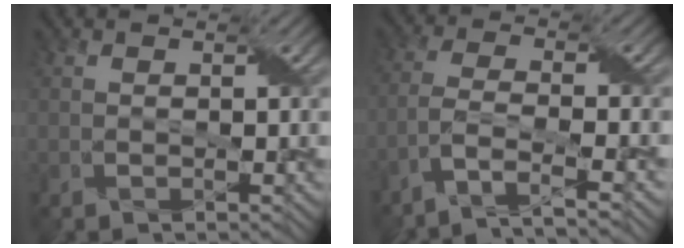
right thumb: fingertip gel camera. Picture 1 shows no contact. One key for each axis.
{"total": 6.6, "fx": -4.6, "fy": 1.4, "fz": 4.5, "tx": -0.086, "ty": 0.002, "tz": -0.094}